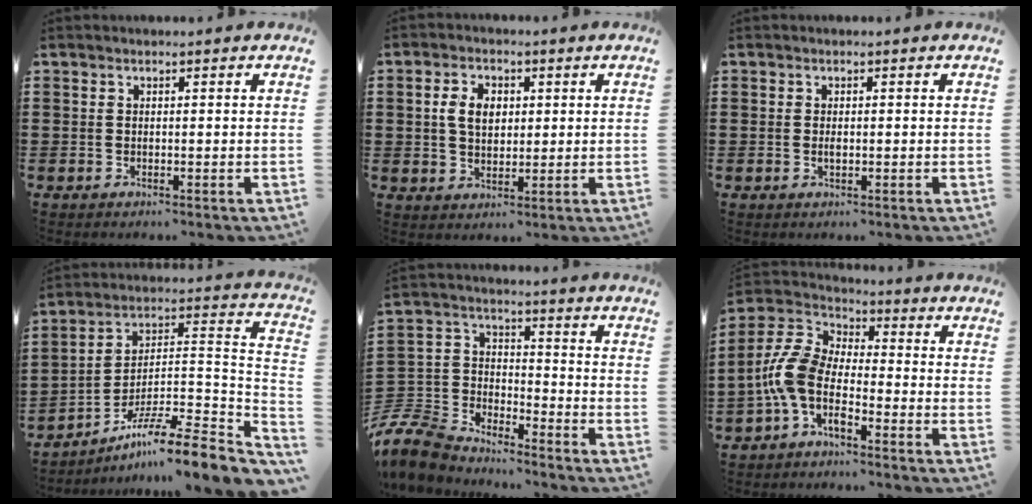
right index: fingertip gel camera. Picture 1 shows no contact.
{"total": 4.8, "force": [0.9, 3.3, 3.4], "torque": [-0.082, 0.011, 0.010]}
{"total": 0.9, "force": [-0.1, 0.4, 0.8], "torque": [-0.016, -0.001, -0.002]}
{"total": 9.7, "force": [-7.4, 0.8, 6.2], "torque": [-0.096, 0.000, -0.149]}
{"total": 7.8, "force": [-7.2, 2.8, 1.2], "torque": [-0.068, 0.003, -0.153]}
{"total": 7.7, "force": [-3.2, 3.8, 5.9], "torque": [-0.178, -0.027, -0.076]}